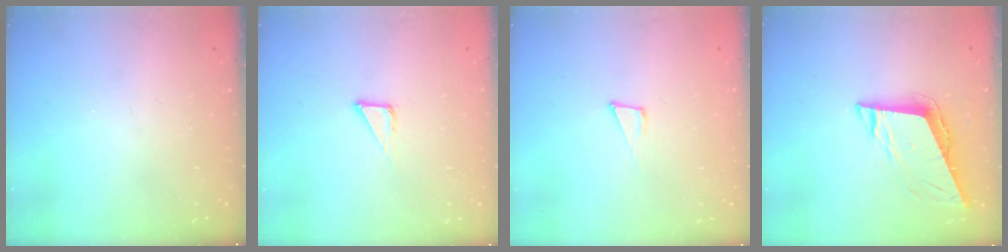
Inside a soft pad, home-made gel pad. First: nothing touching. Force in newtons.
{"total": 3.5, "press": 3.5, "slide": 0.2}
{"total": 6.3, "press": 6.1, "slide": 1.2}
{"total": 9.1, "press": 8.5, "slide": 3.1}